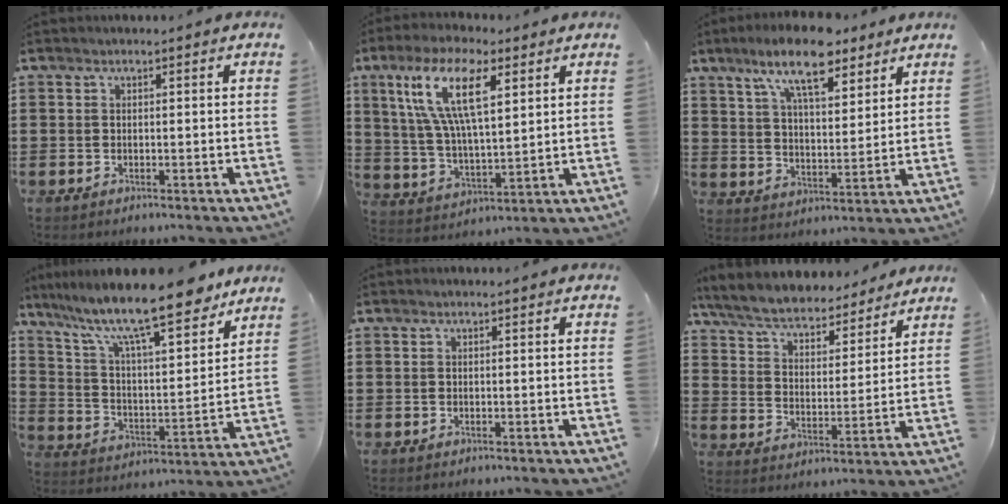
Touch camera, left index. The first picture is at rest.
{"total": 13.5, "force": [6.4, 4.7, 10.9], "torque": [-0.232, -0.004, 0.112]}
{"total": 11.6, "force": [8.3, 3.5, 7.3], "torque": [-0.136, -0.018, 0.147]}
{"total": 13.3, "force": [10.5, 2.4, 7.8], "torque": [-0.171, -0.057, 0.177]}
{"total": 0.0}
{"total": 6.8, "force": [6.4, 1.0, 2.3], "torque": [-0.072, -0.038, 0.110]}